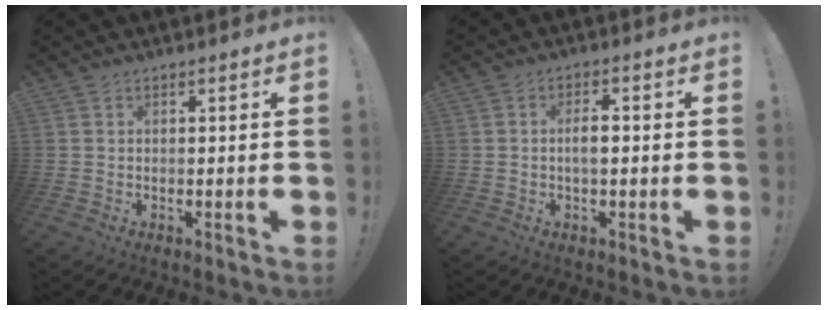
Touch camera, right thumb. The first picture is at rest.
{"total": 4.3, "force": [-0.4, 1.6, 3.9], "torque": [-0.070, 0.006, -0.012]}